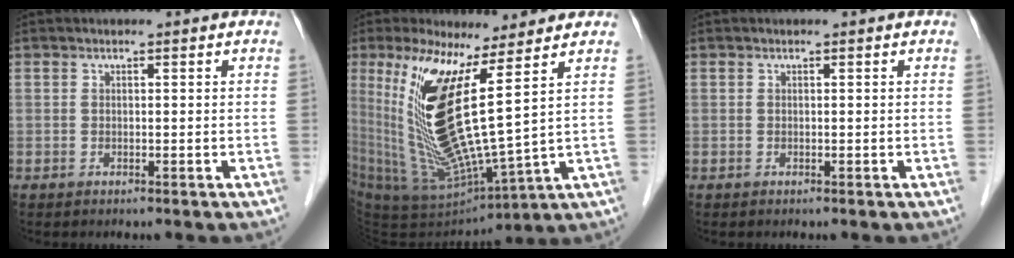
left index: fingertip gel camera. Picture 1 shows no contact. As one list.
[{"total": 16.0, "force": [5.0, 1.4, 15.2], "torque": [-0.310, -0.029, 0.104]}, {"total": 0.0}]